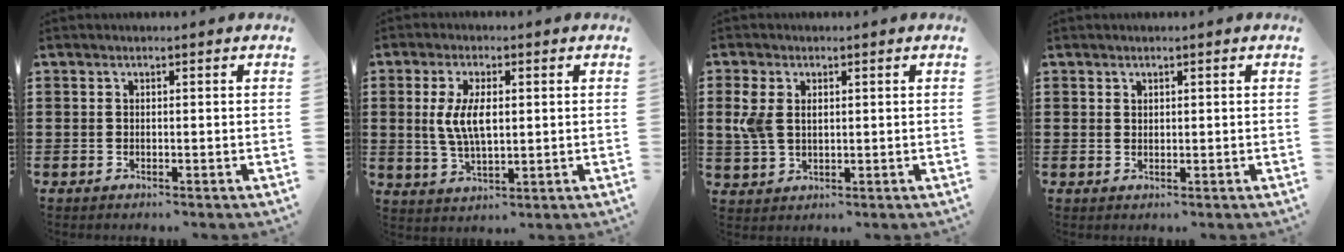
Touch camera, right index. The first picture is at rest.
{"total": 6.1, "force": [0.7, 2.7, 5.5], "torque": [-0.122, 0.003, 0.007]}
{"total": 4.0, "force": [1.2, 2.6, 2.8], "torque": [-0.078, 0.004, 0.016]}
{"total": 0.7, "force": [0.5, 0.4, -0.1], "torque": [0.001, 0.002, 0.012]}